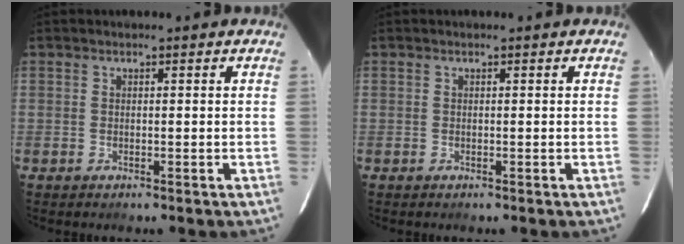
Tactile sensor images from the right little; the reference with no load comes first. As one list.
[{"total": 0.0}]